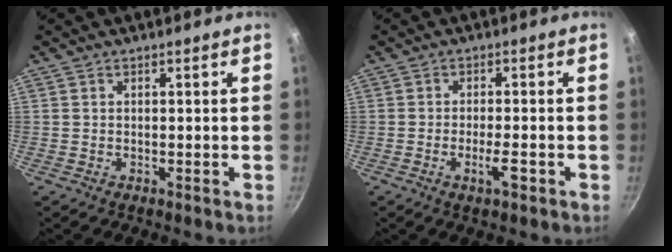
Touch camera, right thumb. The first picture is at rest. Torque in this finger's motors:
{"motor_torque": [-0.13, 0.15, -0.33, 0.03, -0.01]}